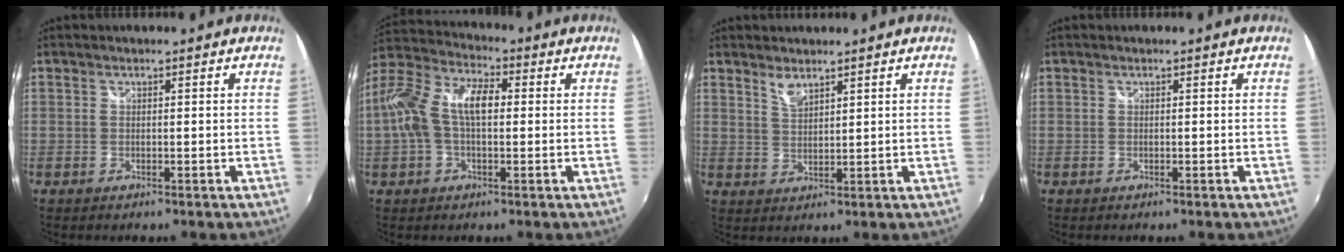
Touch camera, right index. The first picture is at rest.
{"total": 13.3, "force": [0.7, 6.8, 11.4], "torque": [-0.232, 0.028, 0.007]}
{"total": 2.9, "force": [2.4, 0.8, 1.5], "torque": [-0.026, -0.001, 0.043]}
{"total": 0.0}